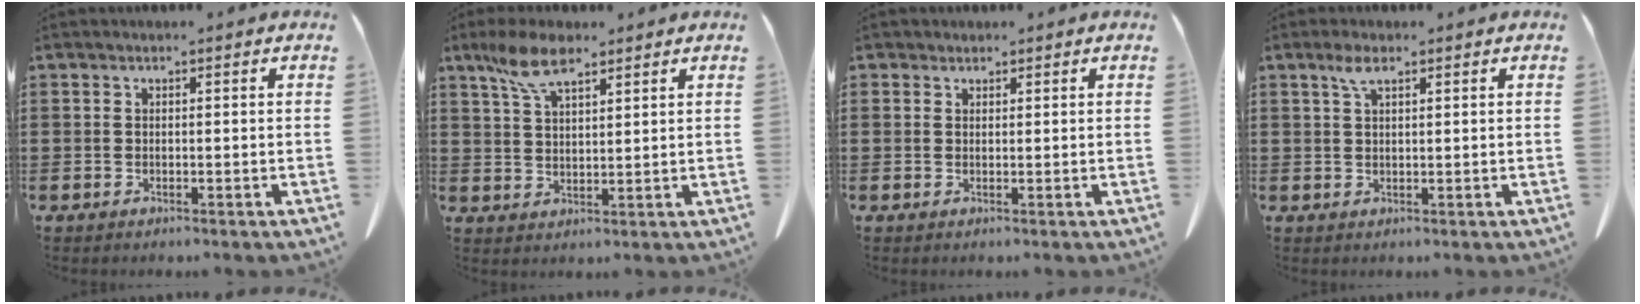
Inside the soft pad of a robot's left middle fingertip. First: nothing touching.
{"total": 6.9, "force": [4.5, 2.4, 4.6], "torque": [-0.109, -0.001, 0.082]}
{"total": 1.2, "force": [1.0, 0.6, 0.1], "torque": [-0.006, 0.002, 0.022]}
{"total": 2.8, "force": [1.6, 0.8, 2.1], "torque": [-0.047, 0.004, 0.028]}